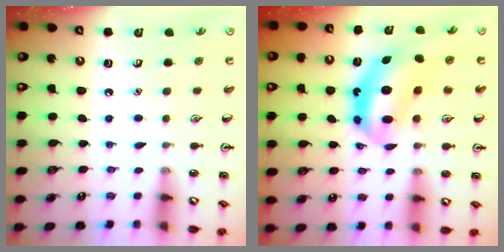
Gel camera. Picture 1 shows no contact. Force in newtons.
{"total": 9.4, "press": 9.0, "slide": 3.0}